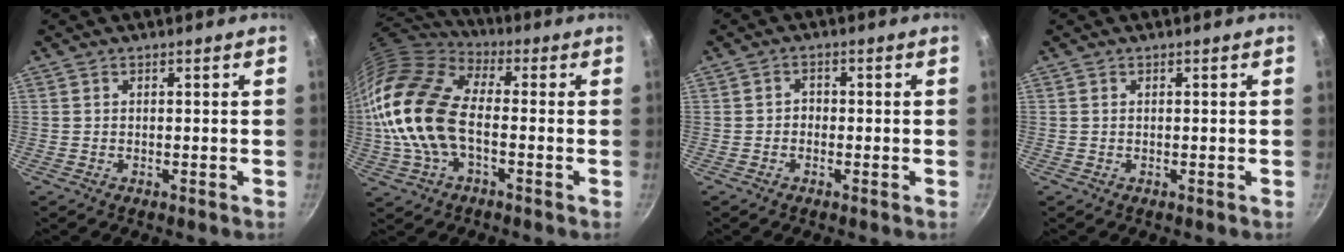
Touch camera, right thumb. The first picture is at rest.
{"total": 18.7, "force": [-1.5, 10.8, 15.2], "torque": [-0.285, 0.026, -0.041]}
{"total": 1.6, "force": [-0.6, 1.3, 0.7], "torque": [-0.005, 0.010, -0.014]}
{"total": 0.0}